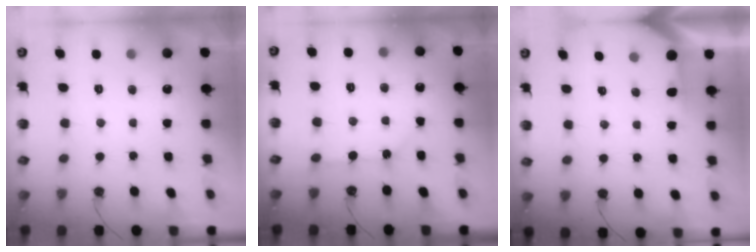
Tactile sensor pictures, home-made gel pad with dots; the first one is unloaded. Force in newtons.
{"total": 4.3, "press": 4.3, "slide": 0.4}
{"total": 1.6, "press": 1.6, "slide": 0.2}